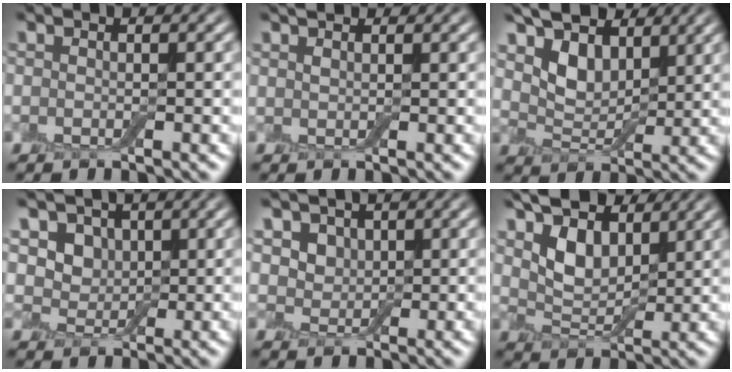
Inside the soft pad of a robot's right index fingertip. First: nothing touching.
{"total": 1.5, "force": [1.2, 0.6, 0.5], "torque": [-0.014, 0.005, 0.023]}
{"total": 5.7, "force": [3.4, 3.4, 3.1], "torque": [-0.072, -0.001, 0.049]}
{"total": 3.9, "force": [1.6, 3.1, 1.8], "torque": [-0.037, -0.010, 0.028]}
{"total": 3.7, "force": [1.9, 2.8, 1.6], "torque": [-0.045, -0.003, 0.035]}
{"total": 5.7, "force": [3.1, 3.4, 3.3], "torque": [-0.078, -0.001, 0.048]}